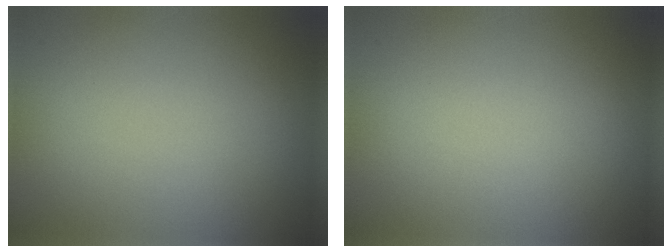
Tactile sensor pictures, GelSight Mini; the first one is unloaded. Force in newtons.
{"total": 0.0}